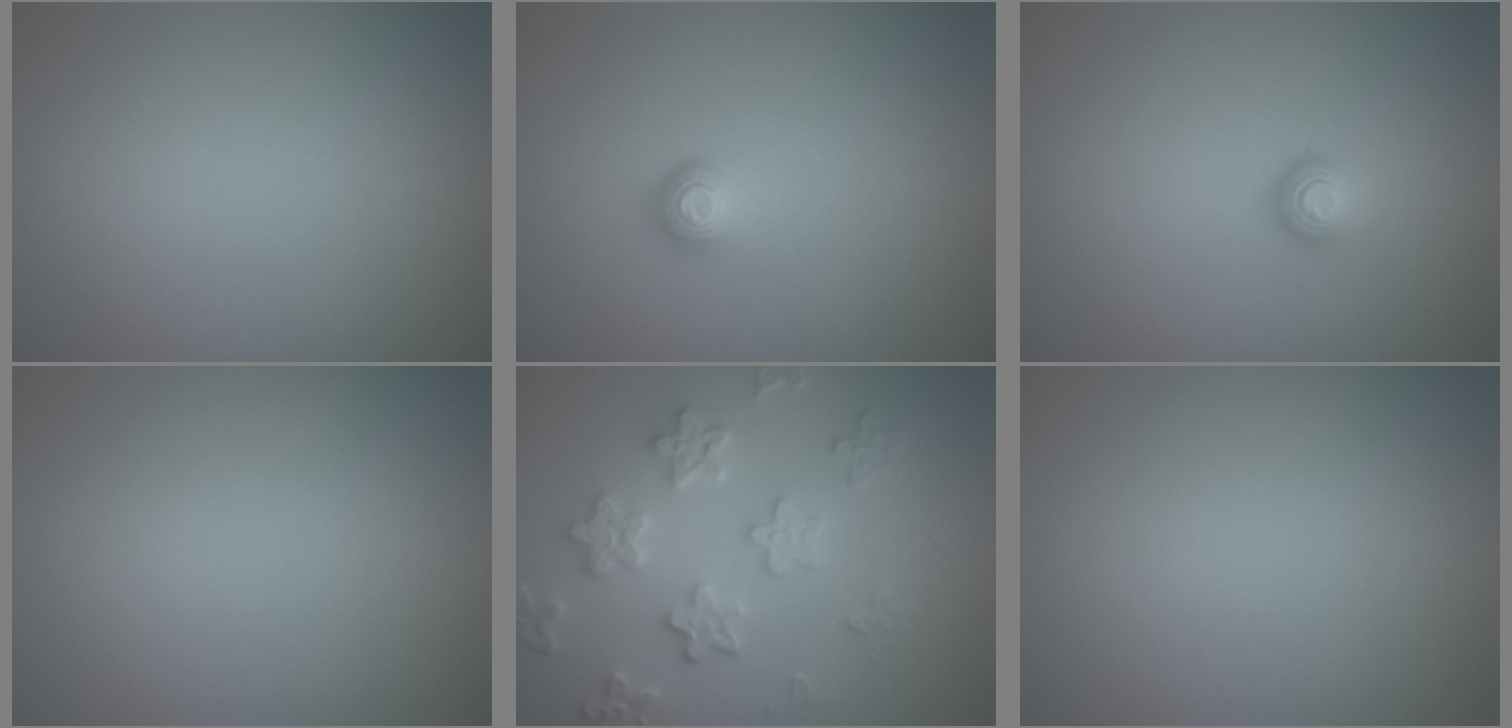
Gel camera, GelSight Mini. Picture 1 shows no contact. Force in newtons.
{"total": 1.2, "press": 0.9, "slide": 0.7}
{"total": 1.8, "press": 1.1, "slide": 1.4}
{"total": 0.0}
{"total": 4.4, "press": 4.1, "slide": 1.6}
{"total": 0.0}